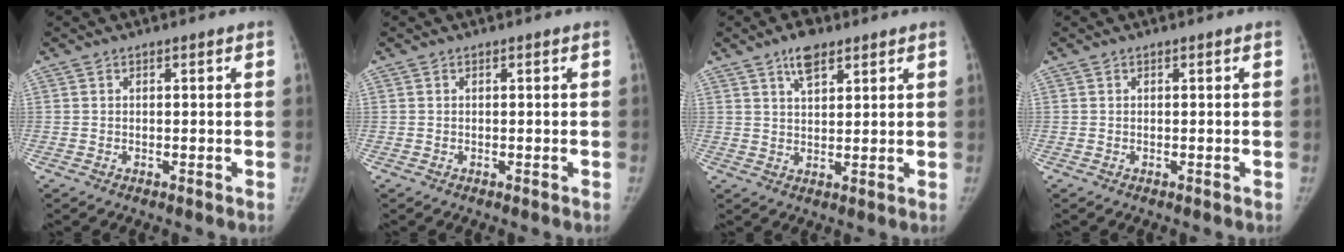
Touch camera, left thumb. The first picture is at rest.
{"total": 0.0}
{"total": 5.3, "force": [3.5, 2.4, 3.2], "torque": [-0.042, -0.016, 0.059]}
{"total": 0.0}